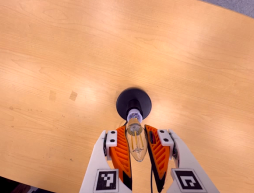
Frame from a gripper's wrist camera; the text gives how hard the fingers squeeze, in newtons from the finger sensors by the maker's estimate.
{"total": 19.9, "left": 21.8, "right": 17.9}